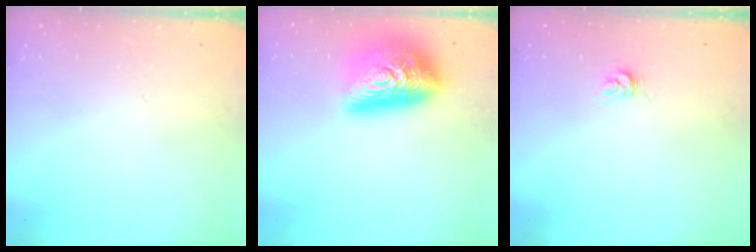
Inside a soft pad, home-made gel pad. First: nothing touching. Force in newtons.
{"total": 21.0, "press": 21.0, "slide": 0.9}
{"total": 3.5, "press": 3.5, "slide": 0.1}